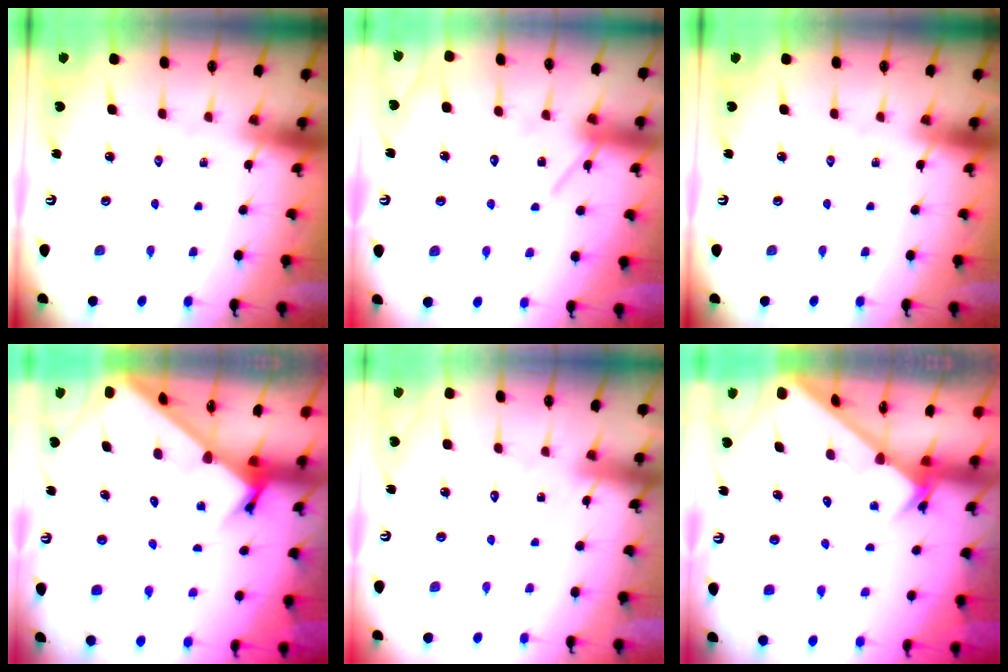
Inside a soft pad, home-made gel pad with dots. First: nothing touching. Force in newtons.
{"total": 12.9, "press": 12.9, "slide": 0.9}
{"total": 0.0}
{"total": 3.2, "press": 3.2, "slide": 0.2}
{"total": 7.1, "press": 7.0, "slide": 0.6}
{"total": 2.6, "press": 2.6, "slide": 0.2}